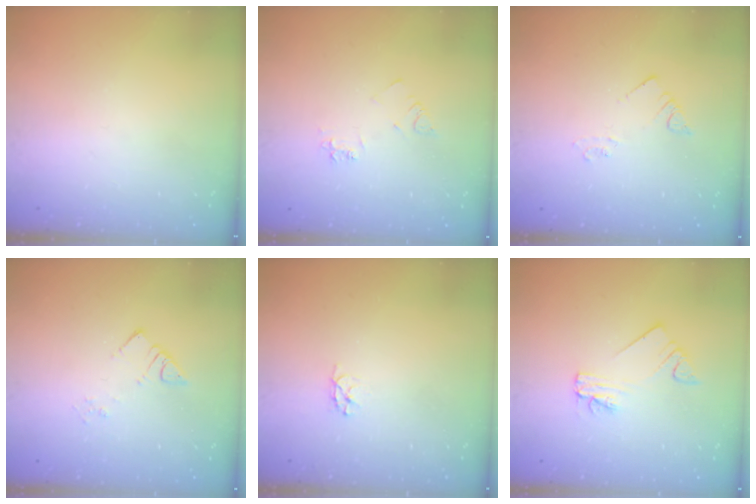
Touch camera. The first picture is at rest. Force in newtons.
{"total": 4.6, "press": 4.6, "slide": 0.5}
{"total": 2.2, "press": 2.2, "slide": 0.1}
{"total": 3.3, "press": 3.3, "slide": 0.2}
{"total": 2.9, "press": 2.9, "slide": 0.3}
{"total": 2.2, "press": 2.2, "slide": 0.1}